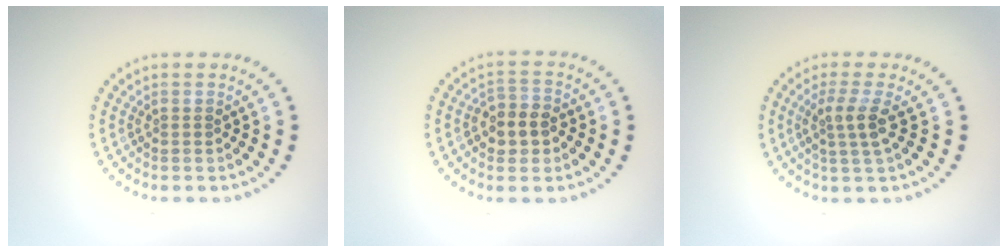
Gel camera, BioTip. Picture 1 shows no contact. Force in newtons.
{"total": 3.0, "press": 2.9, "slide": 0.9}
{"total": 2.6, "press": 2.0, "slide": 1.6}